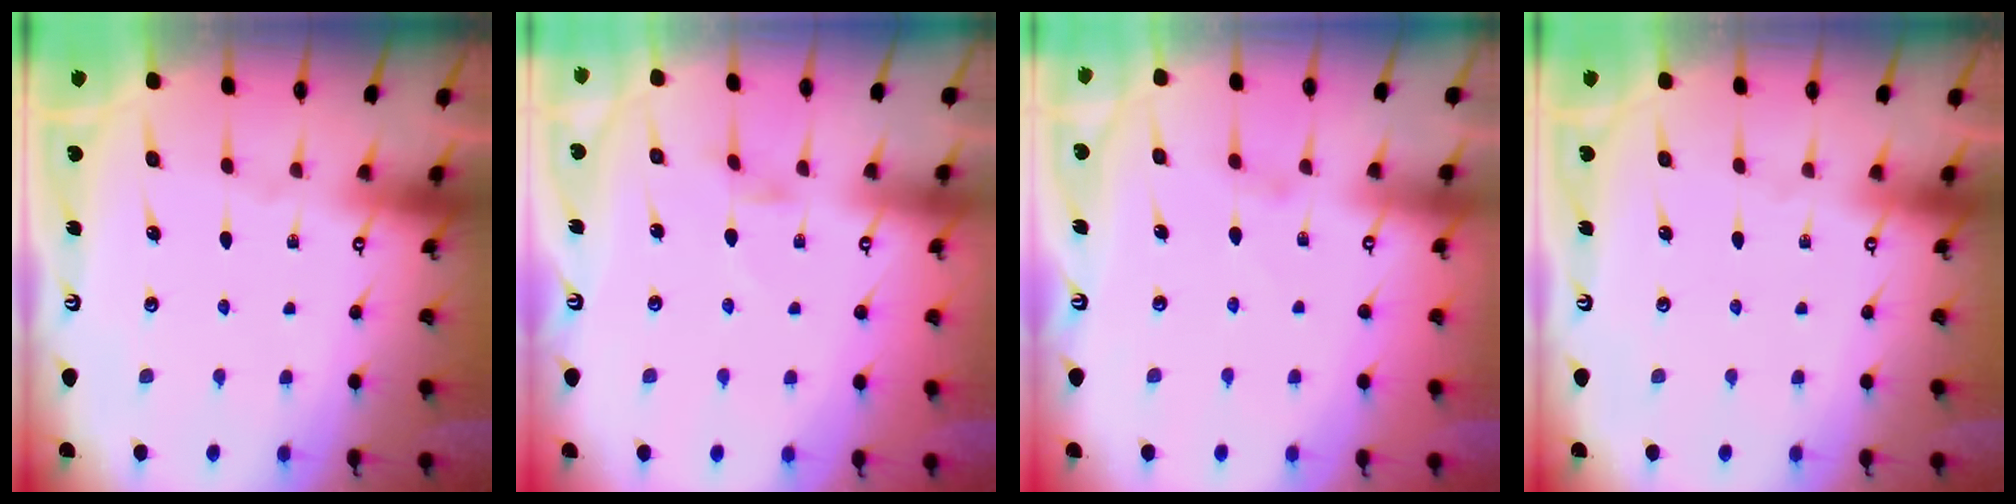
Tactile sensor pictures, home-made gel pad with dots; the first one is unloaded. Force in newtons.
{"total": 1.4, "press": 1.4, "slide": 0.2}
{"total": 1.6, "press": 1.5, "slide": 0.4}
{"total": 0.0}